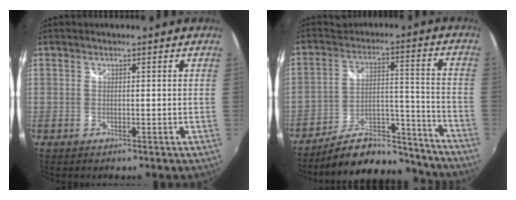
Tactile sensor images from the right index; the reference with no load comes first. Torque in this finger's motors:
{"motor_torque": [-1.34, -0.80, -0.47, -0.05]}